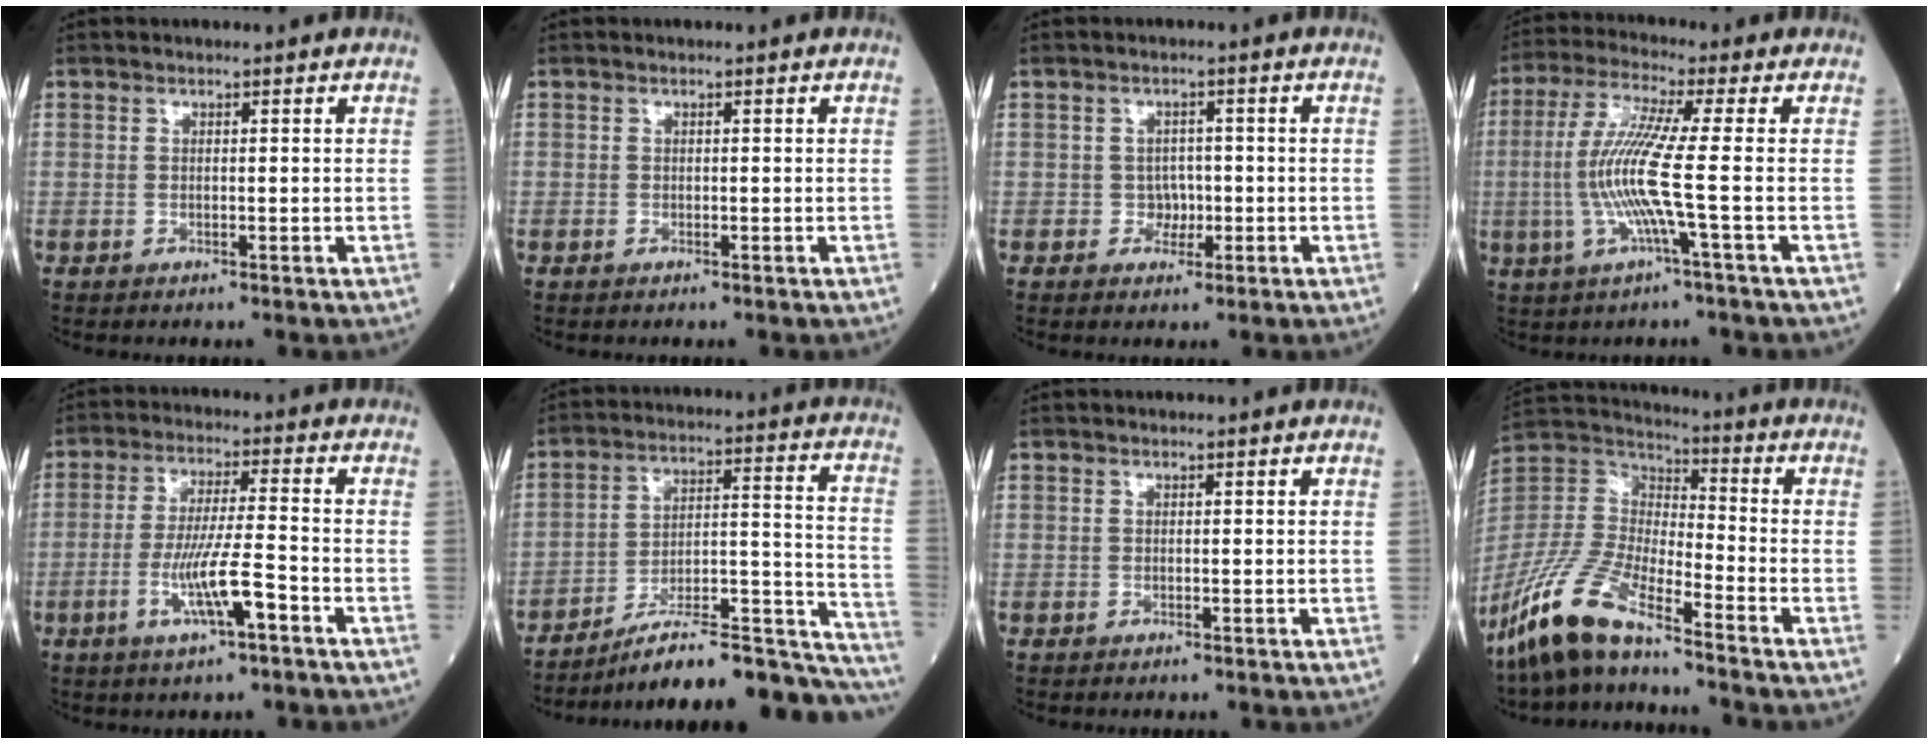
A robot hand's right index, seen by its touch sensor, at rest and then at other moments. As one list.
[{"total": 0.0}, {"total": 2.2, "force": [-0.6, 1.9, 0.9], "torque": [-0.007, 0.006, -0.009]}, {"total": 9.6, "force": [-1.4, -1.4, 9.4], "torque": [-0.203, -0.002, -0.033]}, {"total": 8.6, "force": [-3.7, 0.4, 7.8], "torque": [-0.151, -0.007, -0.066]}, {"total": 24.2, "force": [-21.7, 2.7, 10.4], "torque": [-0.077, 0.038, -0.314]}, {"total": 0.0}, {"total": 13.5, "force": [-10.3, 2.3, 8.4], "torque": [-0.191, -0.008, -0.203]}]